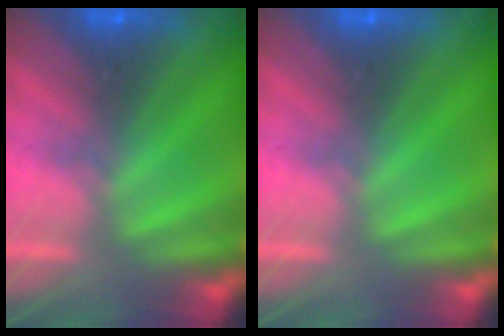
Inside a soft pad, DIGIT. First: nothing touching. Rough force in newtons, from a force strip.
{"total": 0.0}